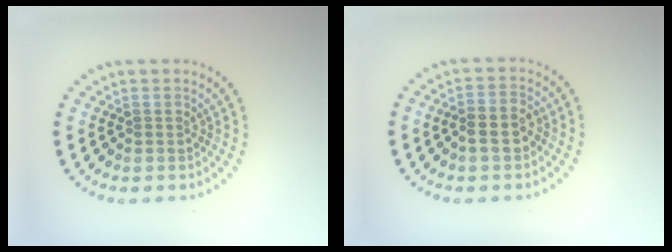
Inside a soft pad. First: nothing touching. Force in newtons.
{"total": 2.4, "press": 2.3, "slide": 0.7}